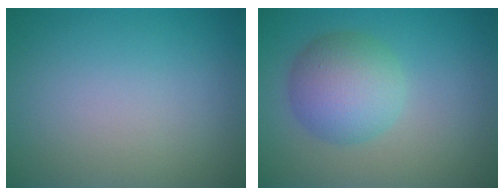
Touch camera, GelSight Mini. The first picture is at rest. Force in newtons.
{"total": 5.3, "press": 5.3, "slide": 0.2}